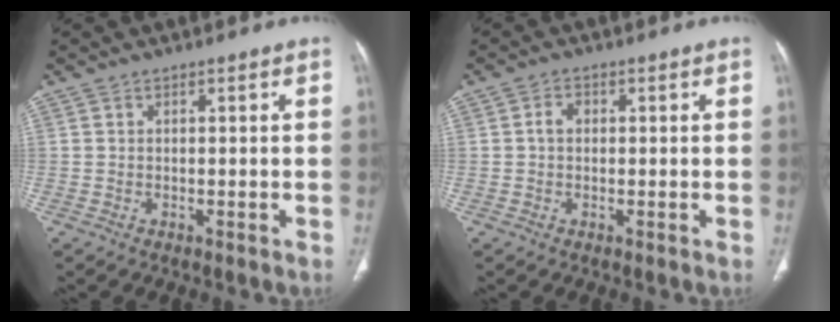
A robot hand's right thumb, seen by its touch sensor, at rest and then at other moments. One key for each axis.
{"total": 2.0, "fx": 0.1, "fy": 1.5, "fz": 1.4, "tx": -0.020, "ty": 0.009, "tz": 0.000}